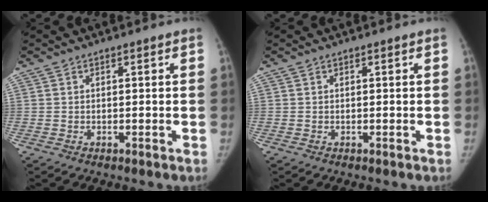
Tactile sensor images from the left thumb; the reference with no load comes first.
{"total": 0.0}